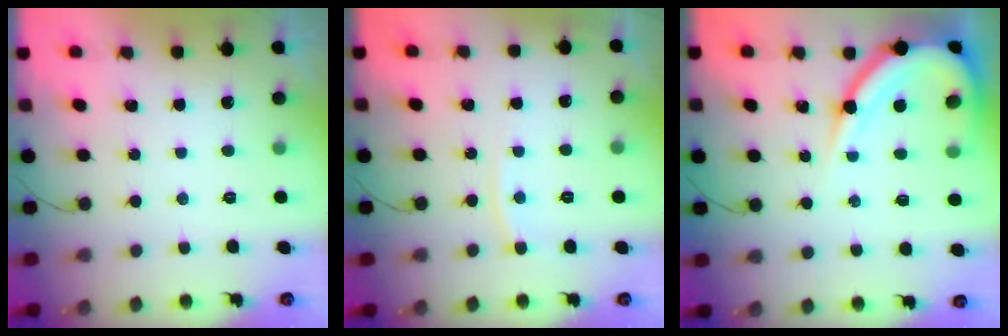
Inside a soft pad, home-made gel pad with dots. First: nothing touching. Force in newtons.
{"total": 6.2, "press": 6.2, "slide": 0.5}
{"total": 12.2, "press": 12.2, "slide": 1.0}